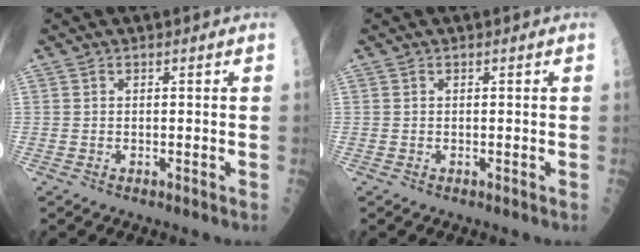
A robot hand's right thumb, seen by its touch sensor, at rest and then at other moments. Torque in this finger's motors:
{"motor_torque": [0.00, 0.00, 0.00, 0.00, 0.00]}